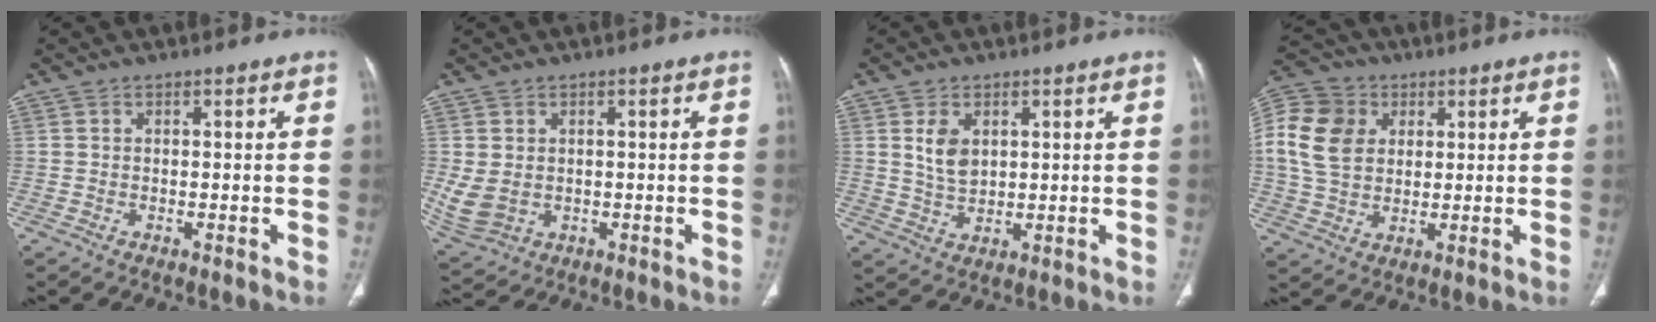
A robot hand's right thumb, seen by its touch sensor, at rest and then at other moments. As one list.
[{"total": 6.1, "force": [0.1, 4.8, 3.7], "torque": [-0.082, -0.007, 0.022]}, {"total": 5.4, "force": [1.9, 3.5, 3.7], "torque": [-0.057, -0.013, 0.043]}, {"total": 13.9, "force": [3.4, 10.9, 7.8], "torque": [-0.149, 0.006, 0.061]}]